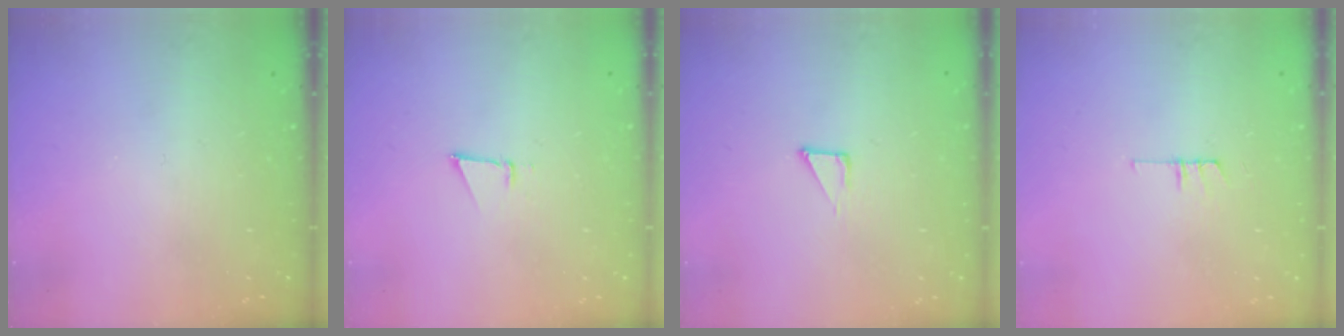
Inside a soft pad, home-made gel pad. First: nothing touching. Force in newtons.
{"total": 2.6, "press": 2.5, "slide": 0.8}
{"total": 2.3, "press": 2.3, "slide": 0.1}
{"total": 4.8, "press": 4.8, "slide": 0.4}